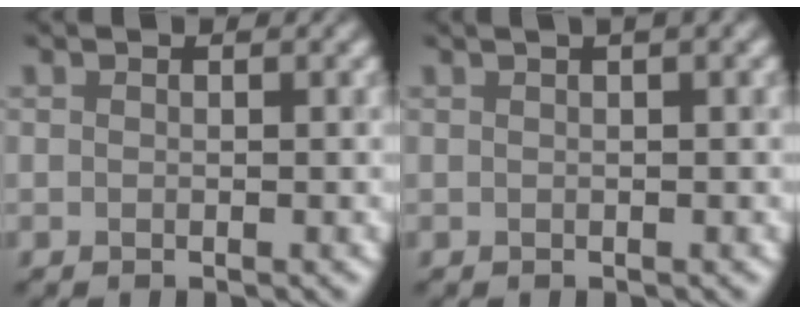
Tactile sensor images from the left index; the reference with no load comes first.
{"total": 4.5, "force": [2.2, 1.9, 3.4], "torque": [-0.020, 0.031, 0.008]}